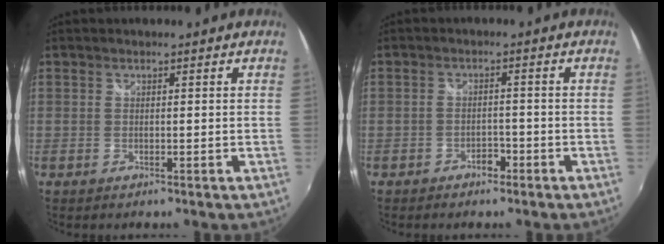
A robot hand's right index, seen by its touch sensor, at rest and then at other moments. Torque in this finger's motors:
{"motor_torque": [-0.79, 0.88, 0.01, 0.03]}